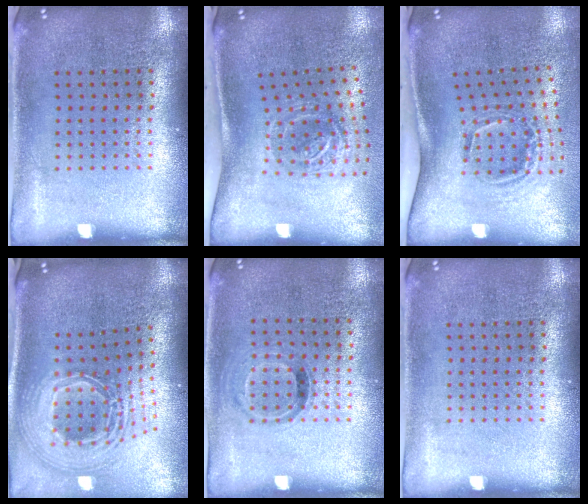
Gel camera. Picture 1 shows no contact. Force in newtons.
{"total": 2.0, "press": 1.2, "slide": 1.5}
{"total": 2.1, "press": 1.3, "slide": 1.6}
{"total": 2.8, "press": 1.9, "slide": 2.0}
{"total": 0.9, "press": 0.7, "slide": 0.6}
{"total": 0.0}